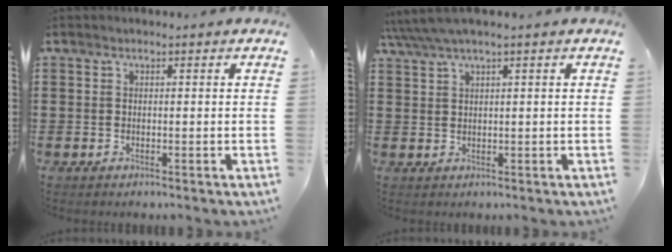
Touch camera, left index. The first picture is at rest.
{"total": 2.2, "force": [1.3, 0.0, 1.8], "torque": [-0.036, 0.001, 0.023]}